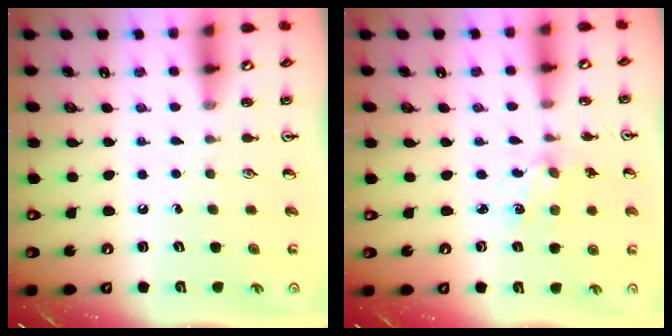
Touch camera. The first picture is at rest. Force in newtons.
{"total": 1.7, "press": 1.7, "slide": 0.3}